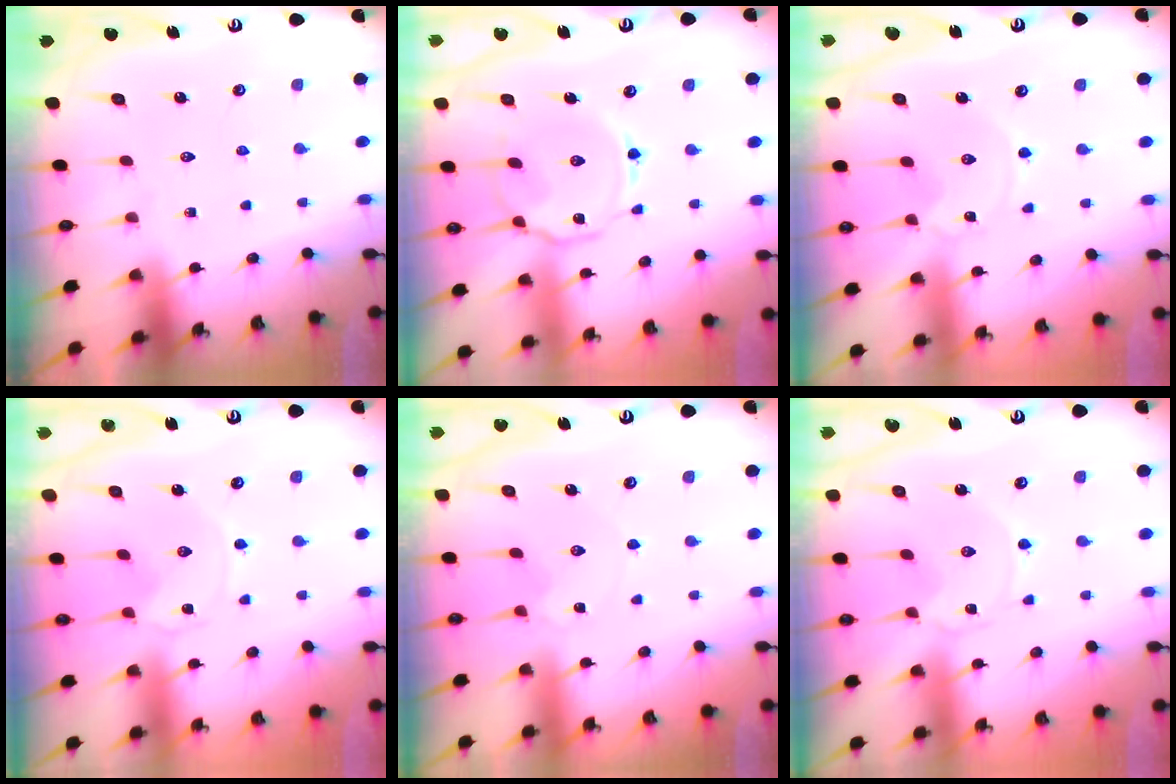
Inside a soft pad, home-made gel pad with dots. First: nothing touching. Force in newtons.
{"total": 10.7, "press": 10.7, "slide": 0.8}
{"total": 0.0}
{"total": 0.0}
{"total": 1.5, "press": 1.5, "slide": 0.3}
{"total": 0.0}